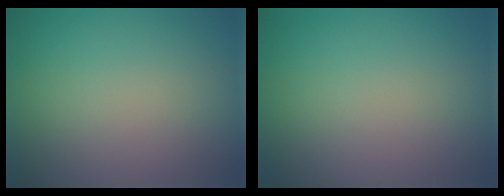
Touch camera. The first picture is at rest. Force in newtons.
{"total": 0.0}